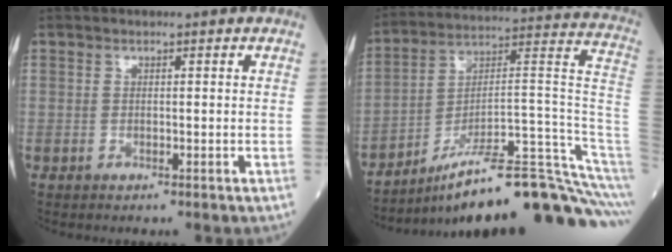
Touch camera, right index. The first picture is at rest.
{"total": 25.0, "force": [-19.1, -0.2, 16.1], "torque": [-0.126, 0.043, -0.290]}